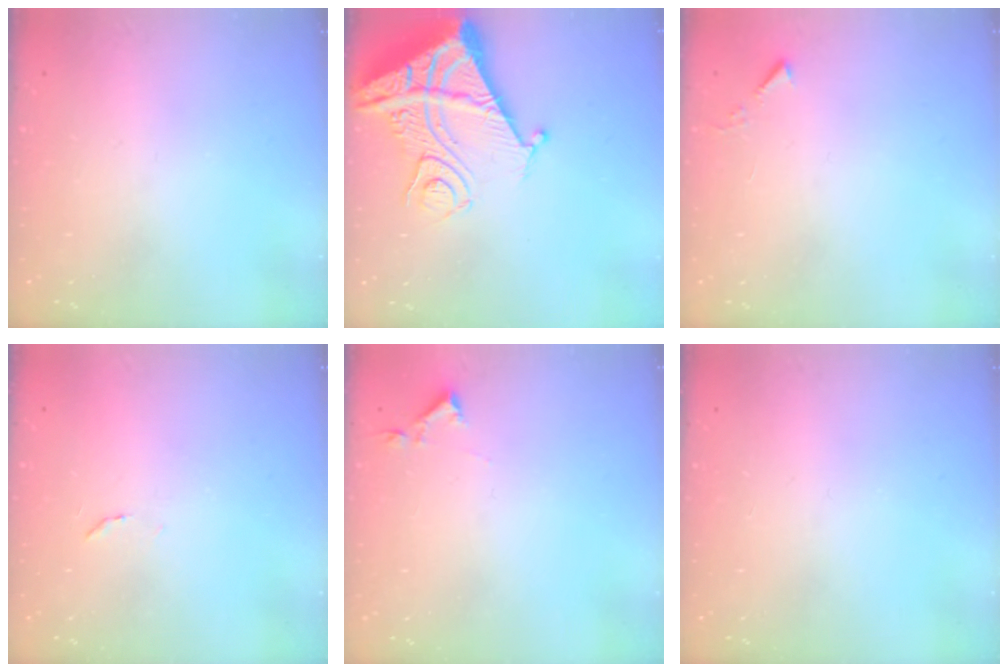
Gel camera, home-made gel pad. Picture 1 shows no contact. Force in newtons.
{"total": 14.0, "press": 13.9, "slide": 1.8}
{"total": 4.0, "press": 3.9, "slide": 0.5}
{"total": 5.9, "press": 5.9, "slide": 0.4}
{"total": 2.9, "press": 2.9, "slide": 0.5}
{"total": 0.0}